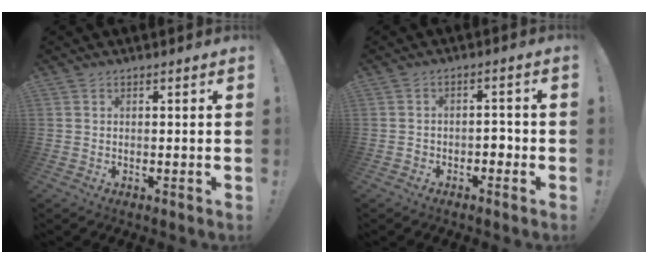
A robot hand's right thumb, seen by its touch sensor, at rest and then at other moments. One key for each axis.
{"total": 3.4, "fx": -1.9, "fy": 2.2, "fz": 1.7, "tx": -0.024, "ty": 0.008, "tz": -0.035}